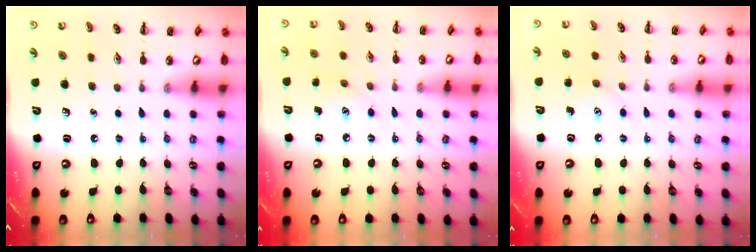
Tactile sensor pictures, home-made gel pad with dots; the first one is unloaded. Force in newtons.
{"total": 5.6, "press": 5.5, "slide": 1.4}
{"total": 5.7, "press": 5.6, "slide": 1.2}